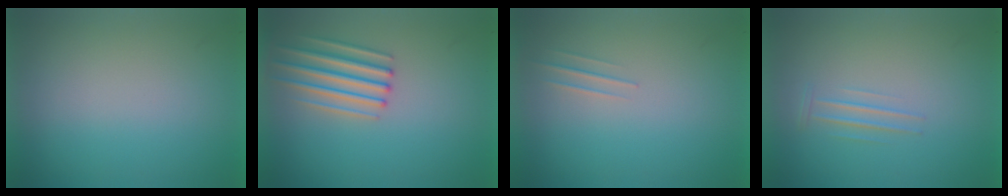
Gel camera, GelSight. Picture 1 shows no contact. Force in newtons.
{"total": 1.6}
{"total": 1.0}
{"total": 1.2}